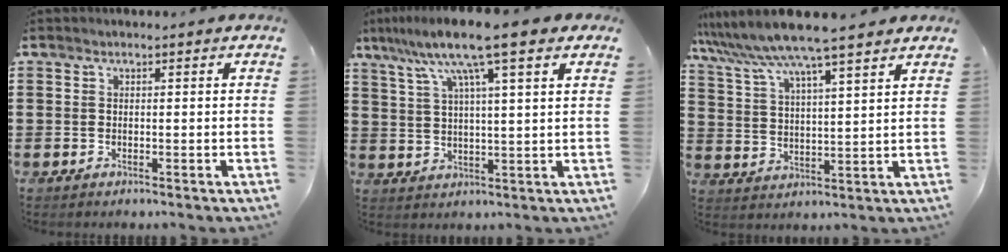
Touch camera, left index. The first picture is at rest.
{"total": 11.3, "force": [7.4, 0.9, 8.5], "torque": [-0.176, -0.013, 0.124]}
{"total": 8.4, "force": [7.3, -0.4, 4.2], "torque": [-0.107, -0.036, 0.124]}